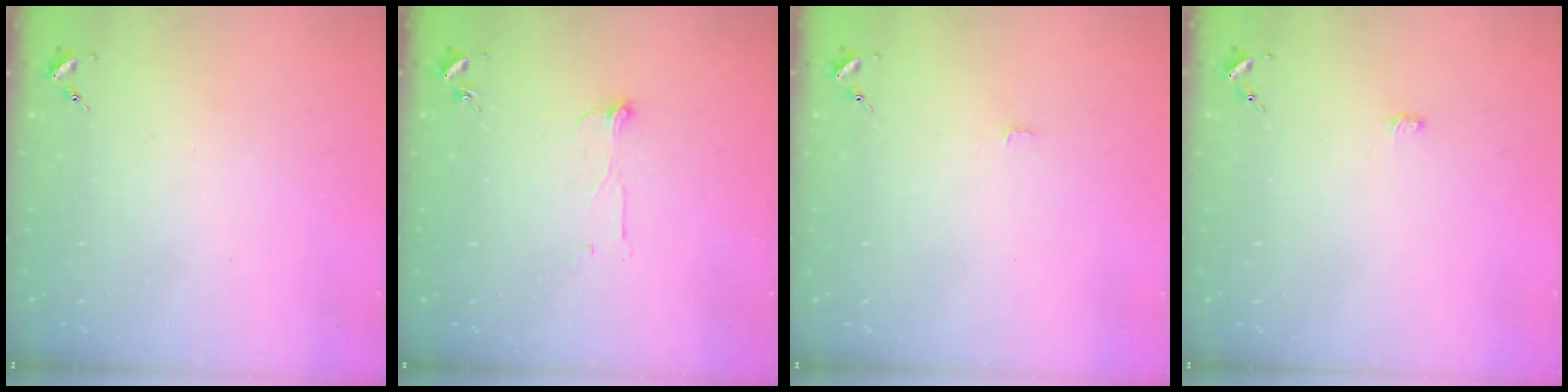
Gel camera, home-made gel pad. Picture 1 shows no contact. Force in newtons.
{"total": 5.5, "press": 5.5, "slide": 0.6}
{"total": 2.8, "press": 2.8, "slide": 0.2}
{"total": 2.2, "press": 2.2, "slide": 0.2}